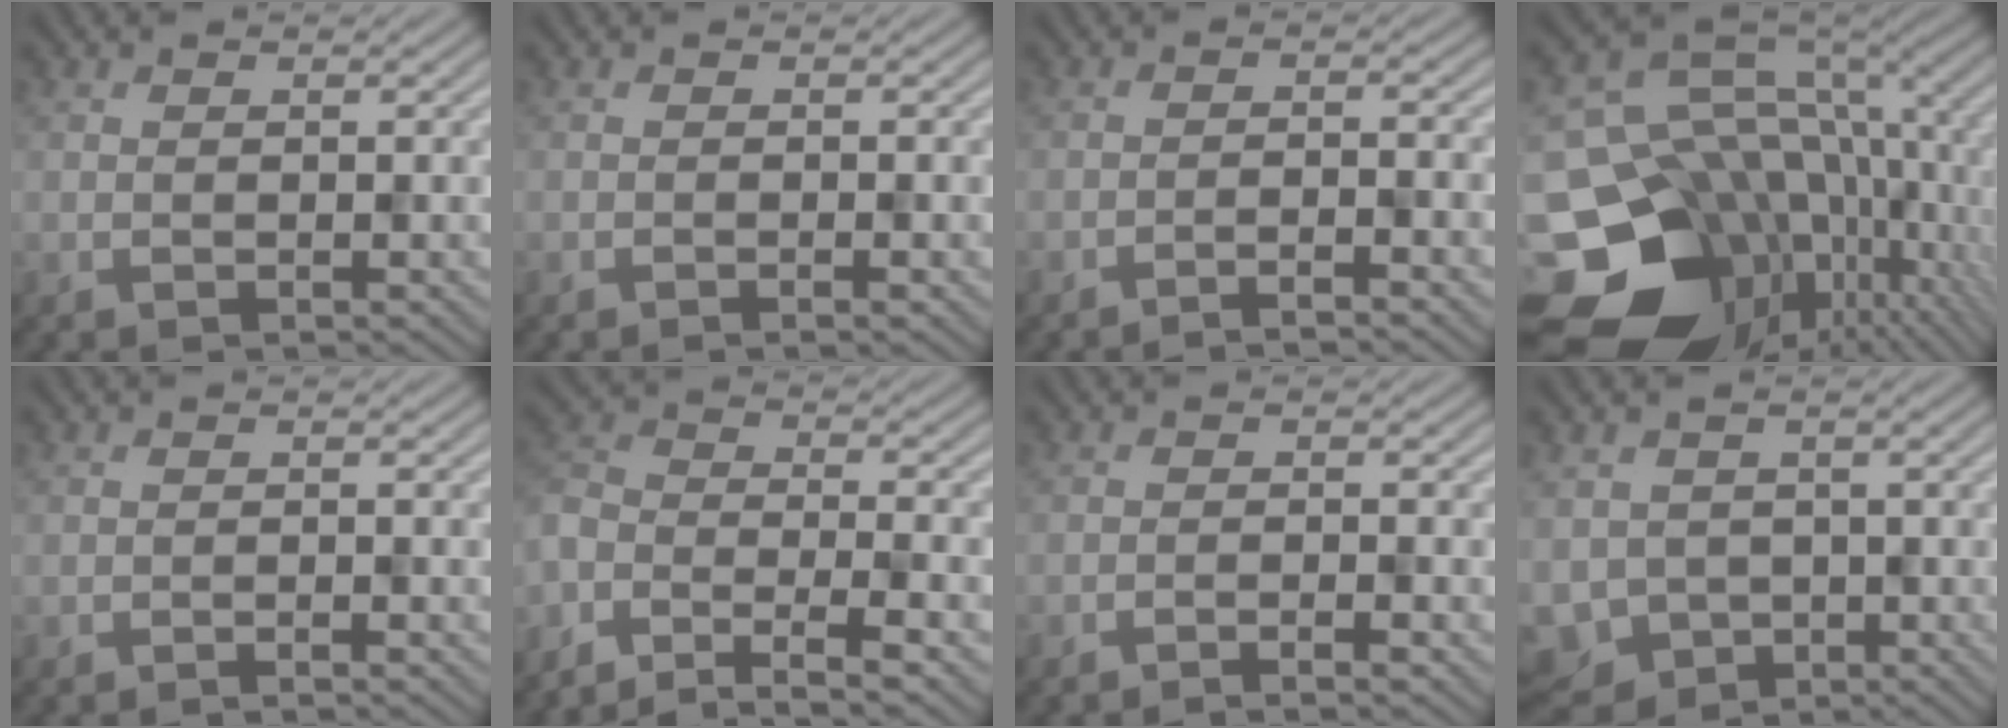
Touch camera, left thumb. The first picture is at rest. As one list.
[{"total": 1.0, "force": [-0.8, 0.0, 0.5], "torque": [-0.007, 0.004, -0.014]}, {"total": 3.4, "force": [-3.0, -0.1, 1.7], "torque": [-0.026, 0.018, -0.055]}, {"total": 19.0, "force": [-6.9, 14.9, 9.5], "torque": [-0.220, -0.027, -0.059]}, {"total": 1.3, "force": [-1.2, -0.1, 0.6], "torque": [-0.009, 0.007, -0.021]}, {"total": 8.7, "force": [-7.0, 3.1, 4.0], "torque": [-0.104, -0.014, -0.126]}, {"total": 2.6, "force": [-2.2, 0.0, 1.3], "torque": [-0.022, 0.013, -0.039]}, {"total": 3.9, "force": [-1.1, 3.7, -0.1], "torque": [-0.026, -0.023, -0.015]}]